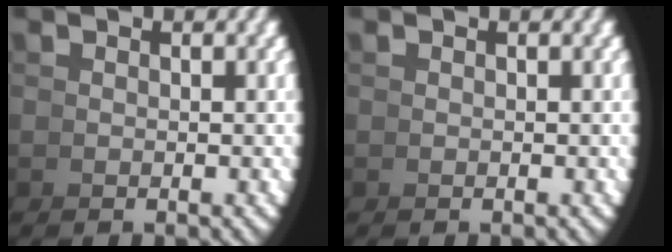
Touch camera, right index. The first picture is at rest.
{"total": 0.0}